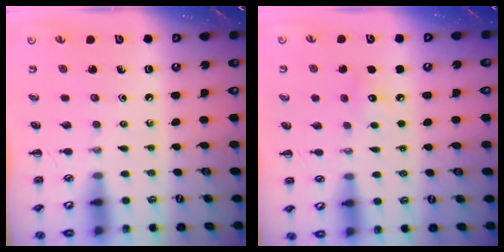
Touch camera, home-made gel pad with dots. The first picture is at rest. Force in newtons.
{"total": 5.5, "press": 5.4, "slide": 1.4}